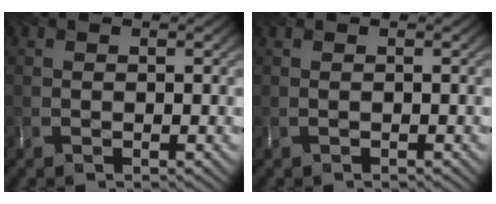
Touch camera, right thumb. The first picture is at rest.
{"total": 0.0}